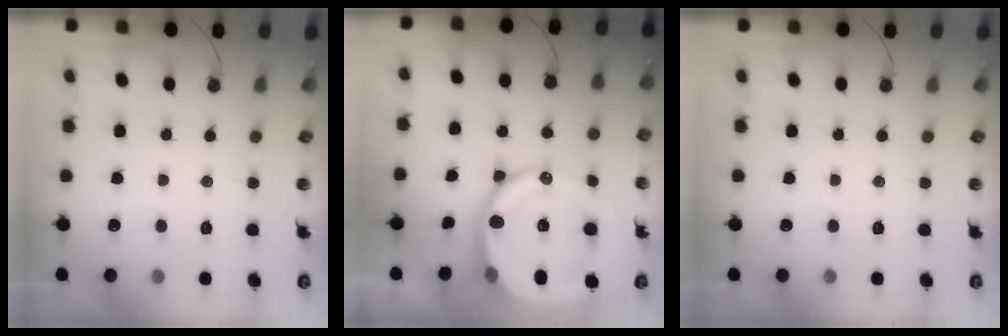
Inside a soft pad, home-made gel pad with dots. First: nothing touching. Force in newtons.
{"total": 20.1, "press": 20.0, "slide": 2.5}
{"total": 0.0}